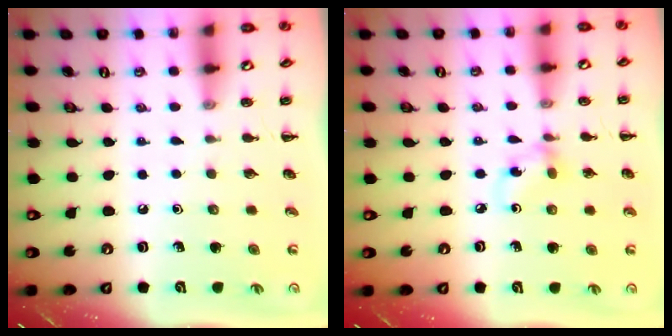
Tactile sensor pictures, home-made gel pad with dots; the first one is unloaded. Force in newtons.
{"total": 4.7, "press": 4.4, "slide": 1.4}